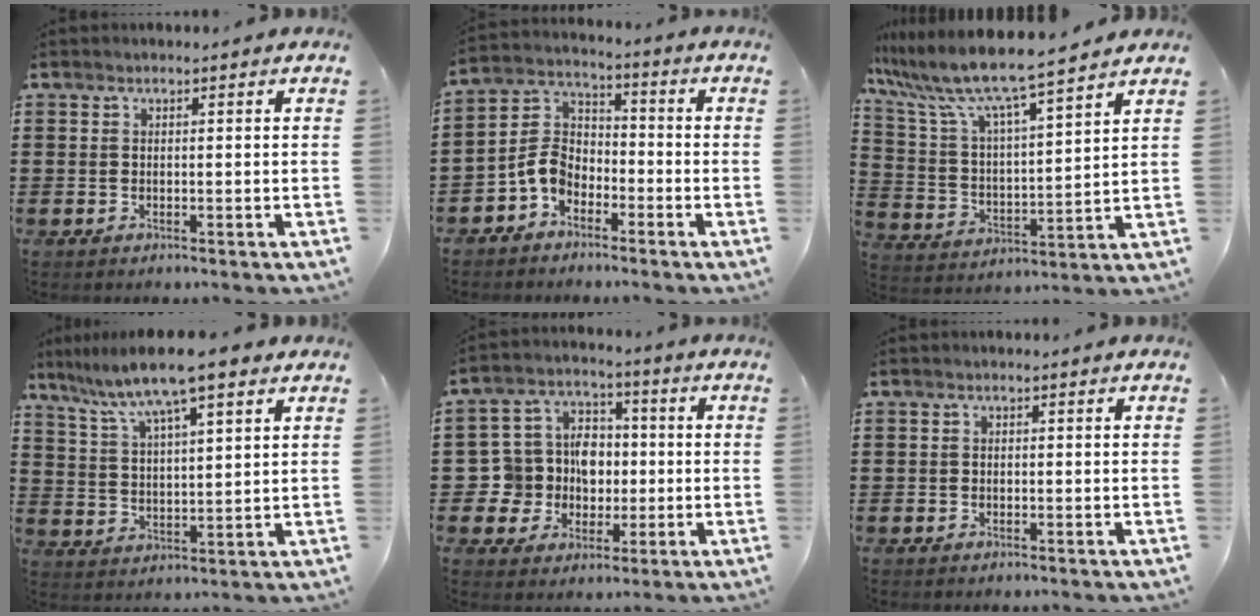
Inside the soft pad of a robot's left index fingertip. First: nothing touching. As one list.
[{"total": 6.3, "force": [-3.5, 4.1, 3.2], "torque": [-0.098, -0.002, -0.080]}, {"total": 8.2, "force": [7.3, -0.3, 3.8], "torque": [-0.105, -0.050, 0.120]}, {"total": 8.8, "force": [6.7, 0.9, 5.7], "torque": [-0.131, -0.023, 0.114]}, {"total": 8.6, "force": [0.2, 8.2, 2.6], "torque": [-0.098, 0.005, 0.007]}, {"total": 0.5, "force": [-0.2, 0.4, 0.2], "torque": [-0.006, 0.000, -0.004]}]